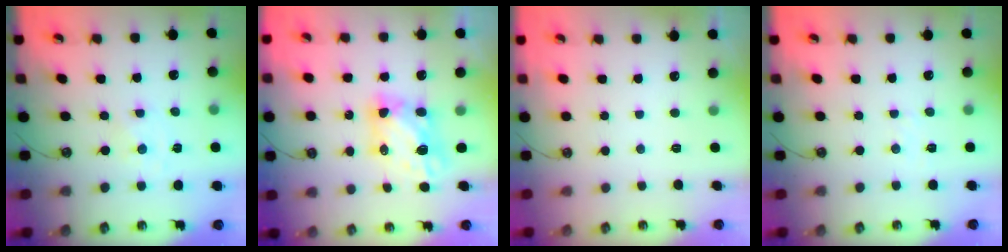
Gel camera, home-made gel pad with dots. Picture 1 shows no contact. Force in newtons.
{"total": 7.0, "press": 6.9, "slide": 0.8}
{"total": 0.0}
{"total": 2.5, "press": 2.4, "slide": 0.4}